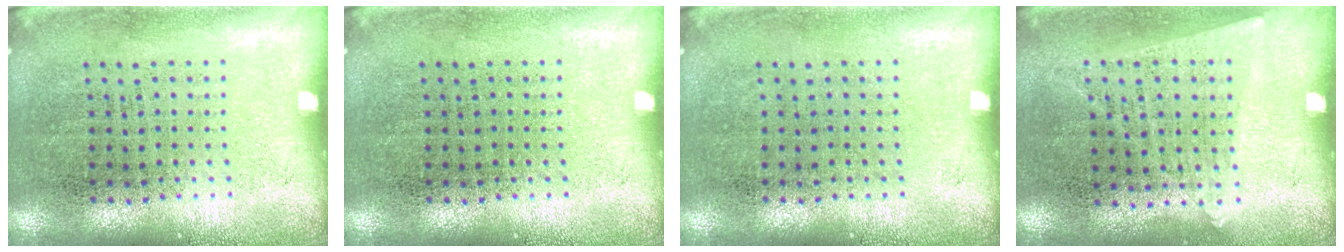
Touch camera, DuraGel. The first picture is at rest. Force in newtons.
{"total": 0.0}
{"total": 0.0}
{"total": 1.2, "press": 1.1, "slide": 0.5}